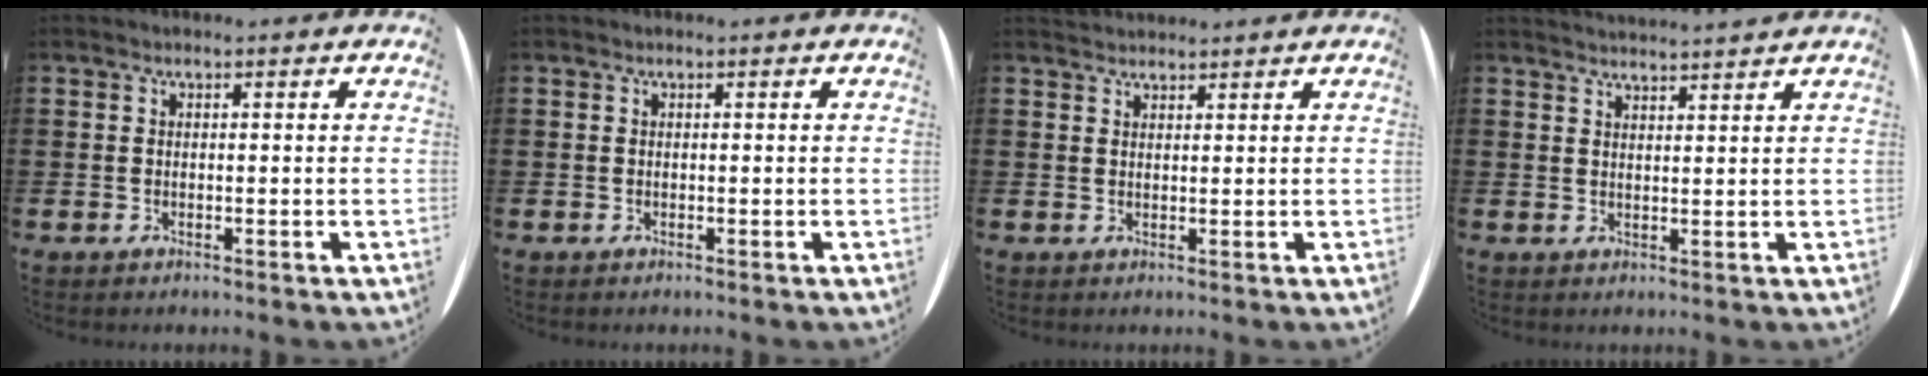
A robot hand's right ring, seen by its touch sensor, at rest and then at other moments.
{"total": 0.0}
{"total": 1.3, "force": [1.2, 0.0, -0.3], "torque": [0.003, 0.001, 0.025]}
{"total": 2.2, "force": [2.1, -0.5, -0.4], "torque": [0.005, -0.012, 0.040]}